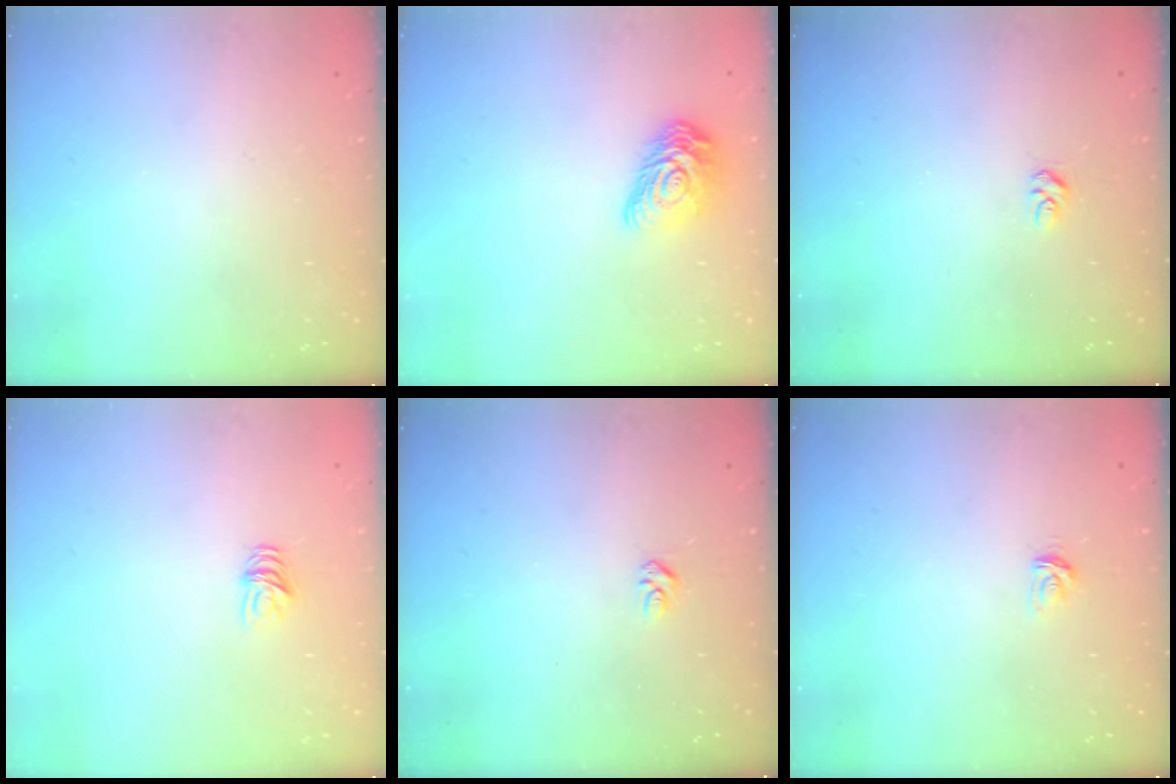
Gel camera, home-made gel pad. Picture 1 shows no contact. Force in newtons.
{"total": 11.9, "press": 11.9, "slide": 0.5}
{"total": 3.9, "press": 3.9, "slide": 0.3}
{"total": 5.1, "press": 5.0, "slide": 0.4}
{"total": 2.8, "press": 2.8, "slide": 0.4}
{"total": 2.7, "press": 2.7, "slide": 0.4}